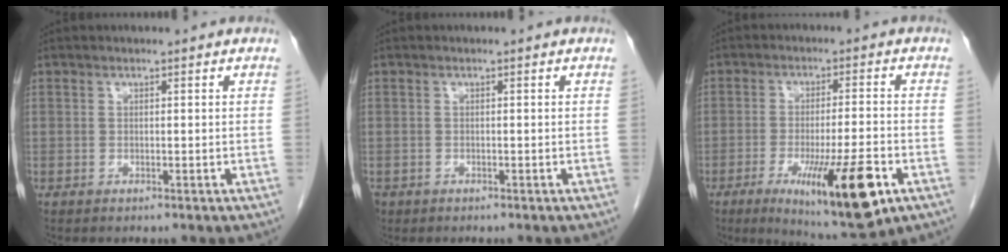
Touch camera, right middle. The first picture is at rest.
{"total": 1.0, "force": [-0.6, 0.8, 0.2], "torque": [-0.012, 0.002, -0.008]}
{"total": 14.5, "force": [-6.2, 1.6, 13.0], "torque": [-0.198, -0.032, -0.088]}